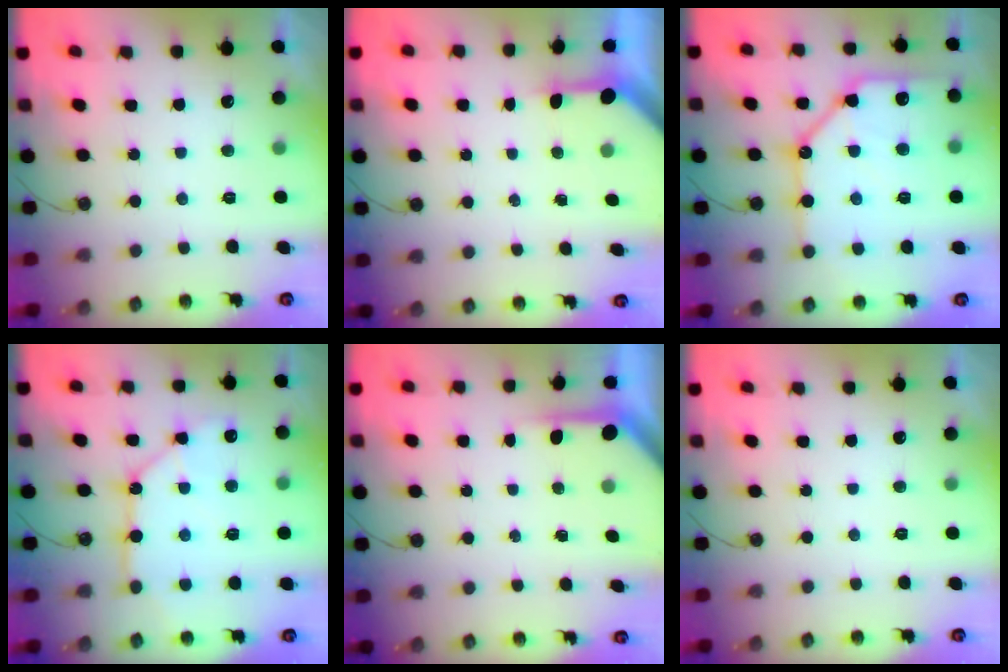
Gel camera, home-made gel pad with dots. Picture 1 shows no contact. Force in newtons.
{"total": 3.0, "press": 3.0, "slide": 0.2}
{"total": 19.4, "press": 19.3, "slide": 1.9}
{"total": 10.2, "press": 10.1, "slide": 1.4}
{"total": 3.7, "press": 3.7, "slide": 0.3}
{"total": 0.0}